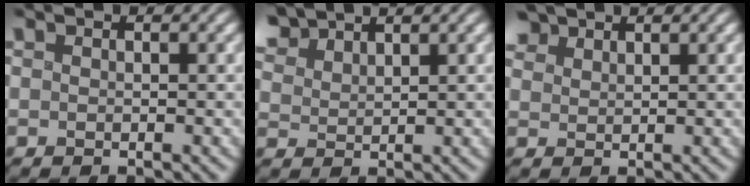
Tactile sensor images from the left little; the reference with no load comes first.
{"total": 4.0, "force": [3.4, 1.4, 1.5], "torque": [-0.052, 0.006, 0.077]}
{"total": 2.1, "force": [1.8, 1.0, 0.5], "torque": [-0.022, 0.007, 0.040]}